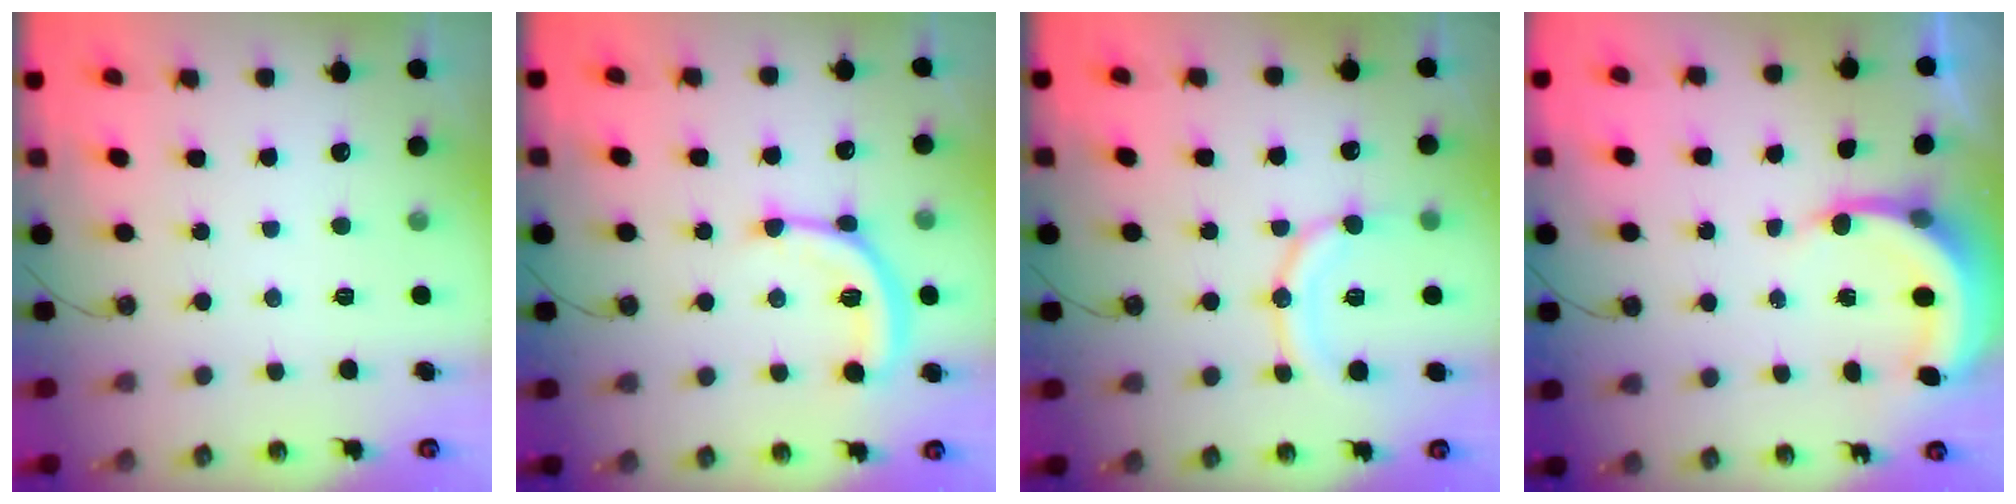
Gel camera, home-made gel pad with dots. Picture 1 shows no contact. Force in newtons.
{"total": 13.0, "press": 13.0, "slide": 0.5}
{"total": 14.6, "press": 14.4, "slide": 2.6}
{"total": 5.9, "press": 5.9, "slide": 0.8}